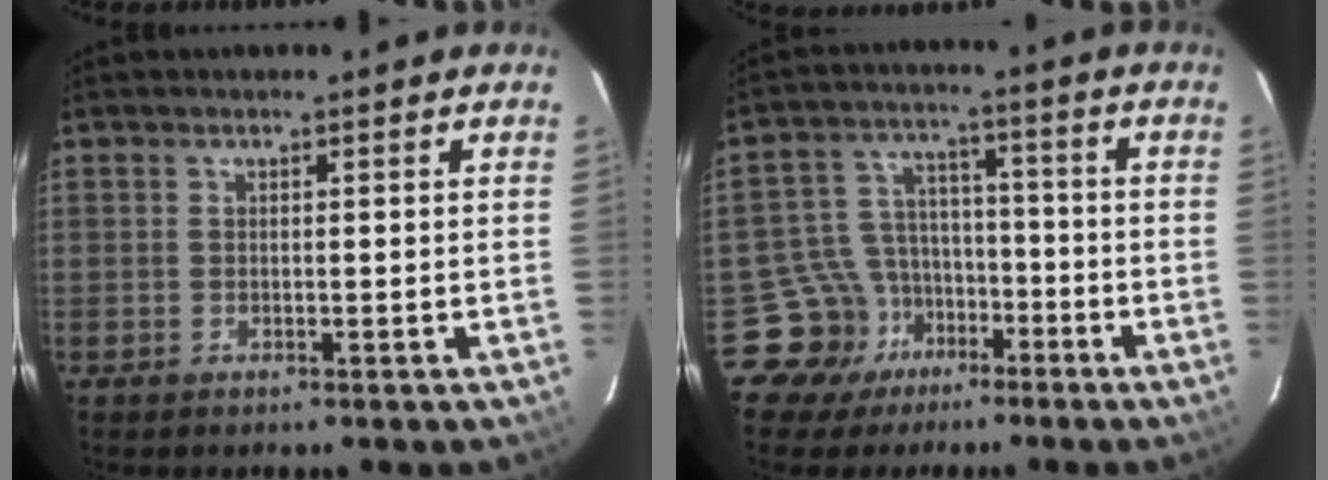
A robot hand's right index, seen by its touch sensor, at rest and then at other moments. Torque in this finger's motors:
{"motor_torque": [-0.44, 0.05, -1.04, -0.21]}